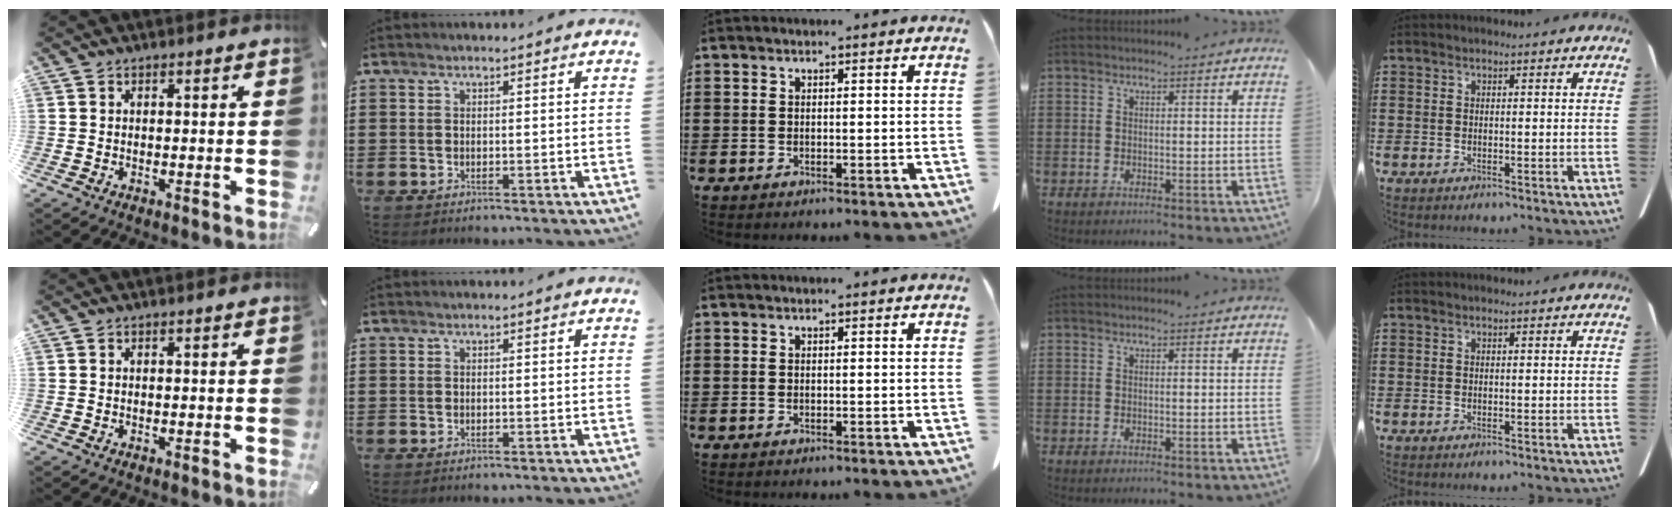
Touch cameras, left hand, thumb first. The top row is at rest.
{}